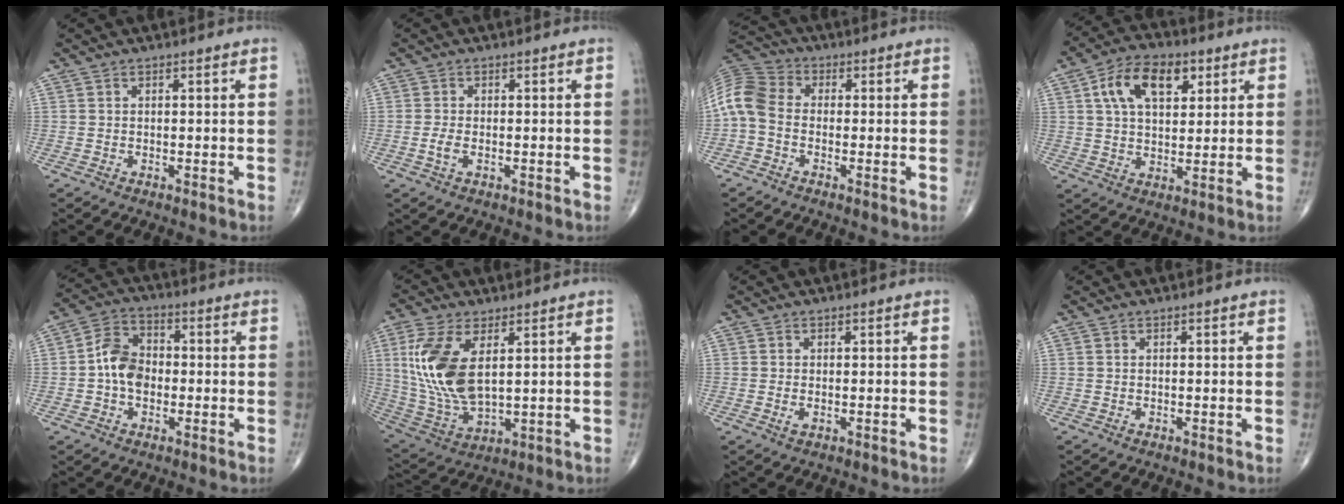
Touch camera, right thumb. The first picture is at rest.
{"total": 2.2, "force": [-0.5, 1.1, 1.8], "torque": [-0.044, 0.000, -0.012]}
{"total": 8.3, "force": [-1.0, 5.9, 5.8], "torque": [-0.117, 0.022, -0.039]}
{"total": 12.3, "force": [4.6, 7.1, 8.9], "torque": [-0.135, 0.001, 0.076]}
{"total": 8.0, "force": [-0.9, 5.8, 5.5], "torque": [-0.084, 0.025, -0.028]}
{"total": 15.2, "force": [3.5, 7.5, 12.8], "torque": [-0.273, -0.016, 0.082]}
{"total": 1.2, "force": [-0.2, 0.7, 1.0], "torque": [-0.021, -0.003, -0.004]}
{"total": 0.0}